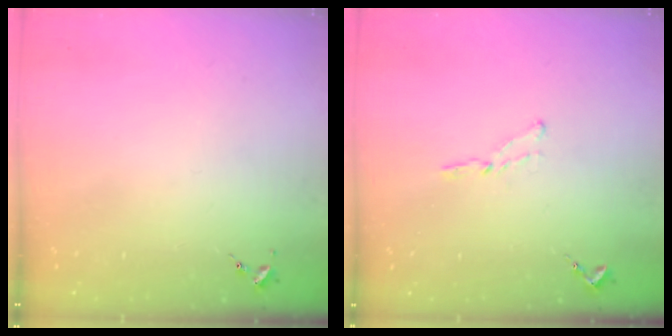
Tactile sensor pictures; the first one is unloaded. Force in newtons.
{"total": 3.6, "press": 3.6, "slide": 0.3}